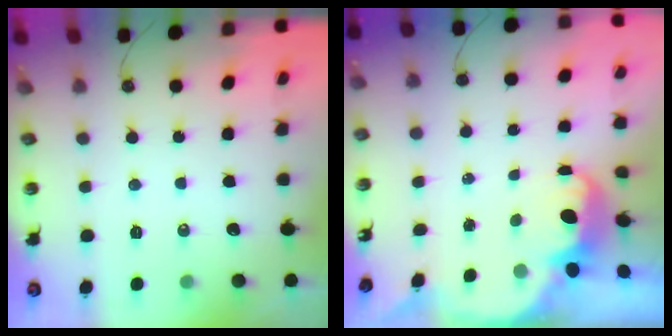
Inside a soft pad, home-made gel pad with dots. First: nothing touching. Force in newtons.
{"total": 2.8, "press": 2.8, "slide": 0.6}